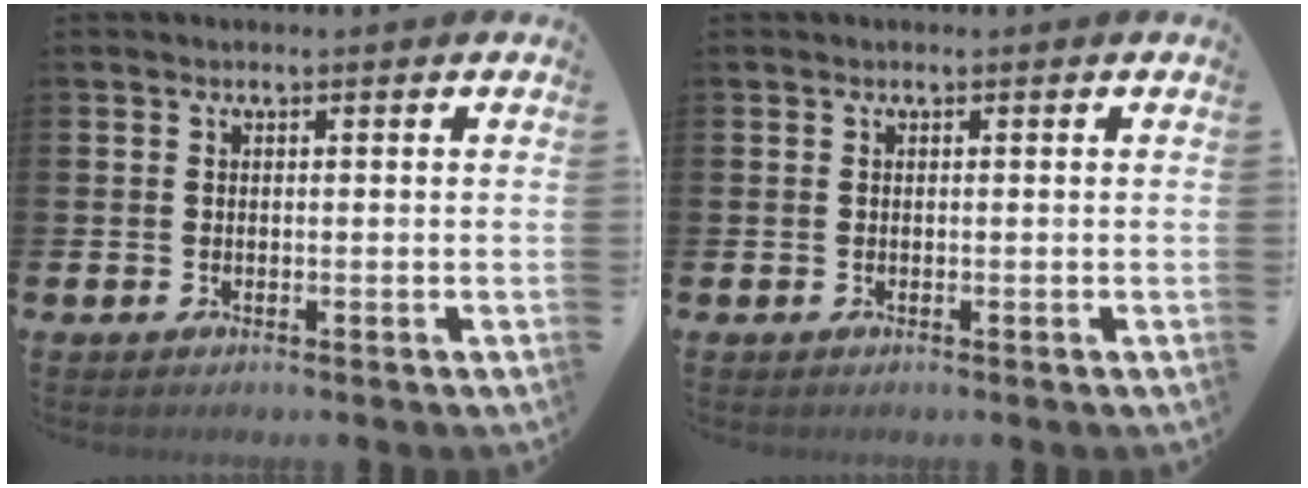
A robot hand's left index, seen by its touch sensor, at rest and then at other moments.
{"total": 0.0}